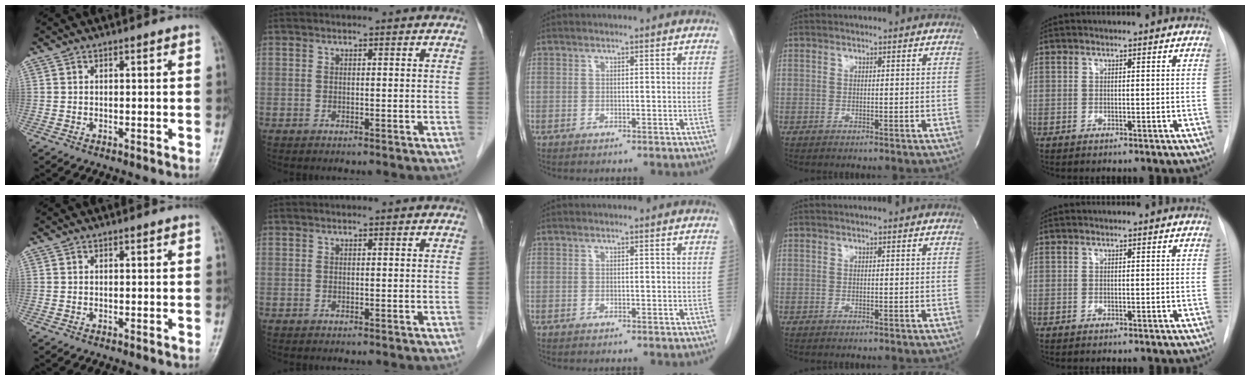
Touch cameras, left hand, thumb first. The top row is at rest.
{}